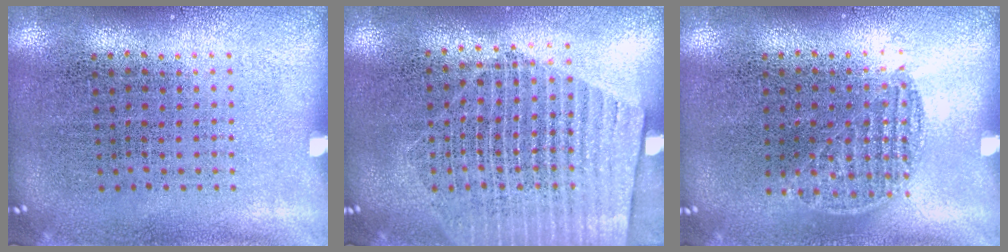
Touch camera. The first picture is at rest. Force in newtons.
{"total": 1.5, "press": 1.3, "slide": 0.7}
{"total": 0.7, "press": 0.6, "slide": 0.4}